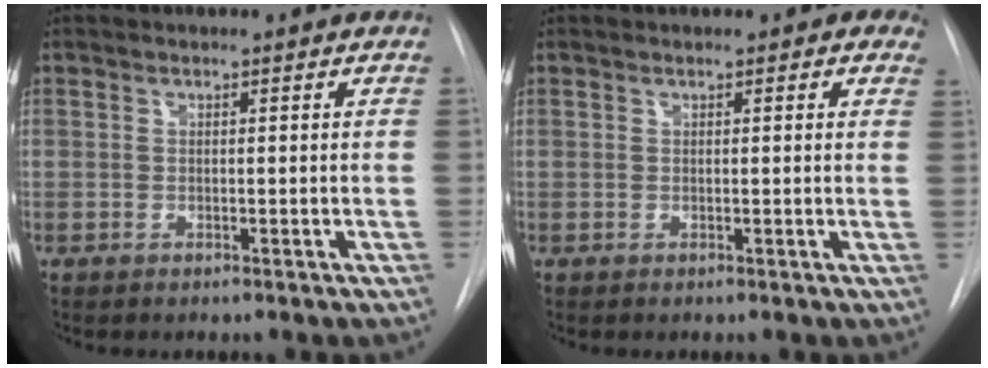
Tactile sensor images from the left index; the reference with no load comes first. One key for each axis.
{"total": 2.5, "fx": 1.7, "fy": 1.3, "fz": 1.4, "tx": -0.002, "ty": 0.001, "tz": 0.007}